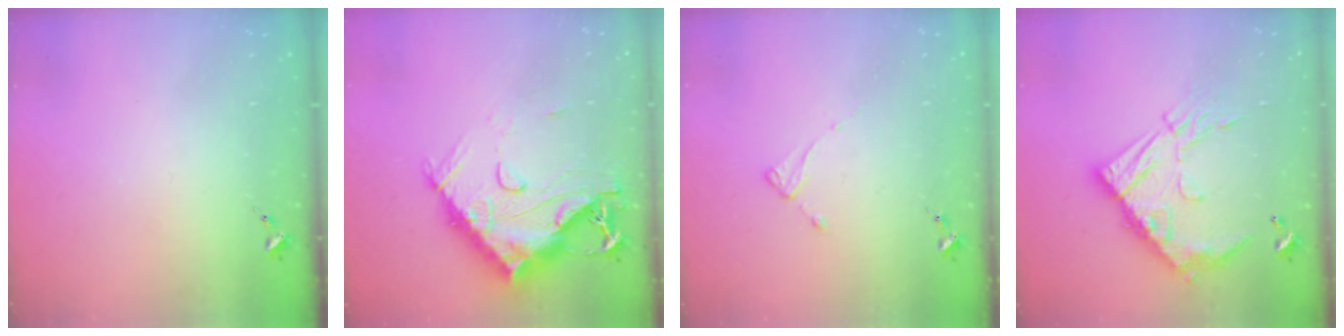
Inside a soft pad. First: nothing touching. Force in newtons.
{"total": 18.5, "press": 18.4, "slide": 1.9}
{"total": 2.0, "press": 2.0, "slide": 0.3}
{"total": 17.2, "press": 17.2, "slide": 1.3}